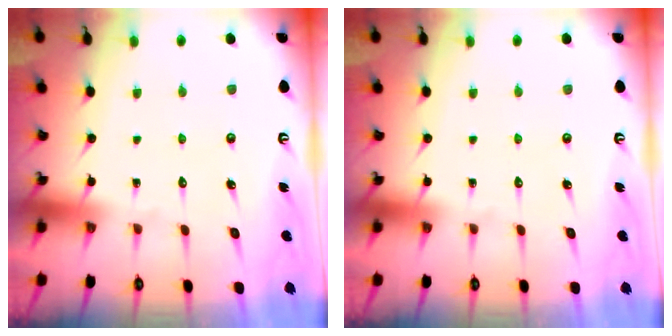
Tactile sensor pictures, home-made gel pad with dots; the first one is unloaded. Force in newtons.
{"total": 0.0}